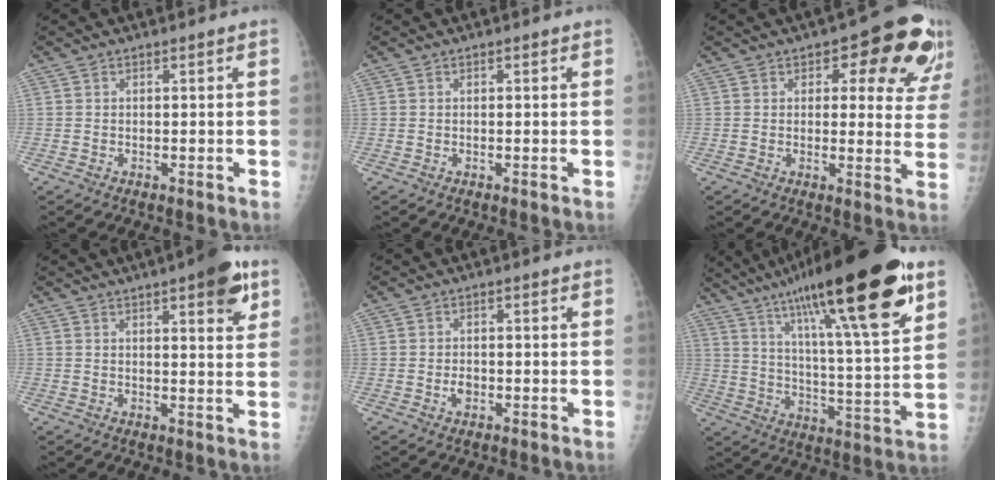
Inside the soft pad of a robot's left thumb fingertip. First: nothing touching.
{"total": 0.0}
{"total": 13.8, "force": [7.2, 6.7, 9.7], "torque": [-0.063, -0.030, 0.076]}
{"total": 9.0, "force": [4.8, 2.6, 7.1], "torque": [-0.075, -0.016, 0.056]}
{"total": 2.1, "force": [-0.6, 1.6, 1.3], "torque": [-0.012, 0.003, -0.009]}
{"total": 28.6, "force": [16.5, 5.0, 22.8], "torque": [-0.357, -0.040, 0.265]}